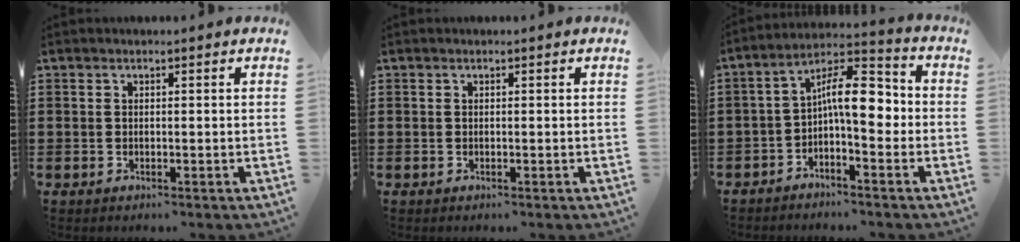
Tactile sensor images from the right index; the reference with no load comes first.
{"total": 0.0}
{"total": 8.9, "force": [-0.3, 3.0, 8.3], "torque": [-0.146, 0.005, -0.009]}